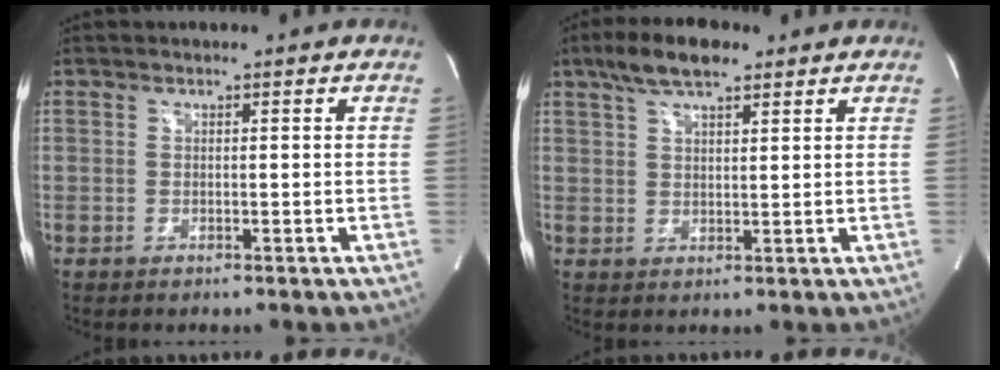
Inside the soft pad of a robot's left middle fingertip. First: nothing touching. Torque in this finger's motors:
{"motor_torque": [-0.21, -0.14, -0.44, -0.03]}